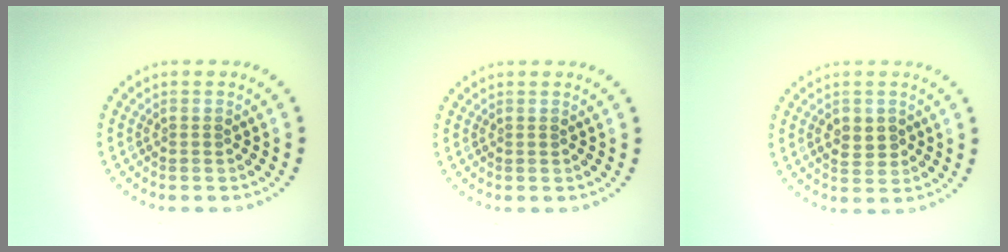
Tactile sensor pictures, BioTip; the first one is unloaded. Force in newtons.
{"total": 0.0}
{"total": 2.1, "press": 2.1, "slide": 0.2}